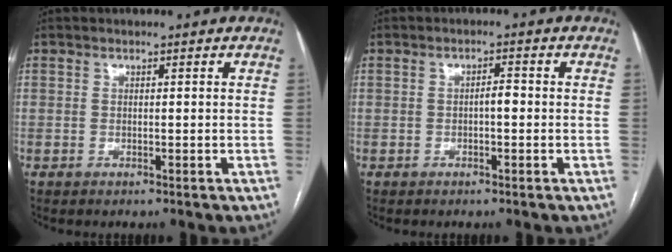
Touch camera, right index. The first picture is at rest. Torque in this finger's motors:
{"motor_torque": [0.46, 0.13, 0.12, 0.04]}